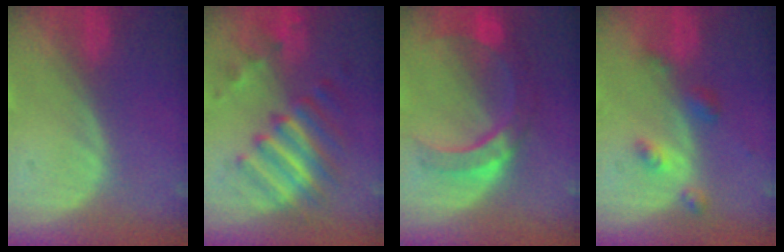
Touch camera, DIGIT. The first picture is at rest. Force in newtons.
{"total": 8.9, "press": 8.5, "slide": 2.7}
{"total": 7.9, "press": 7.8, "slide": 1.7}
{"total": 4.2, "press": 3.8, "slide": 1.8}